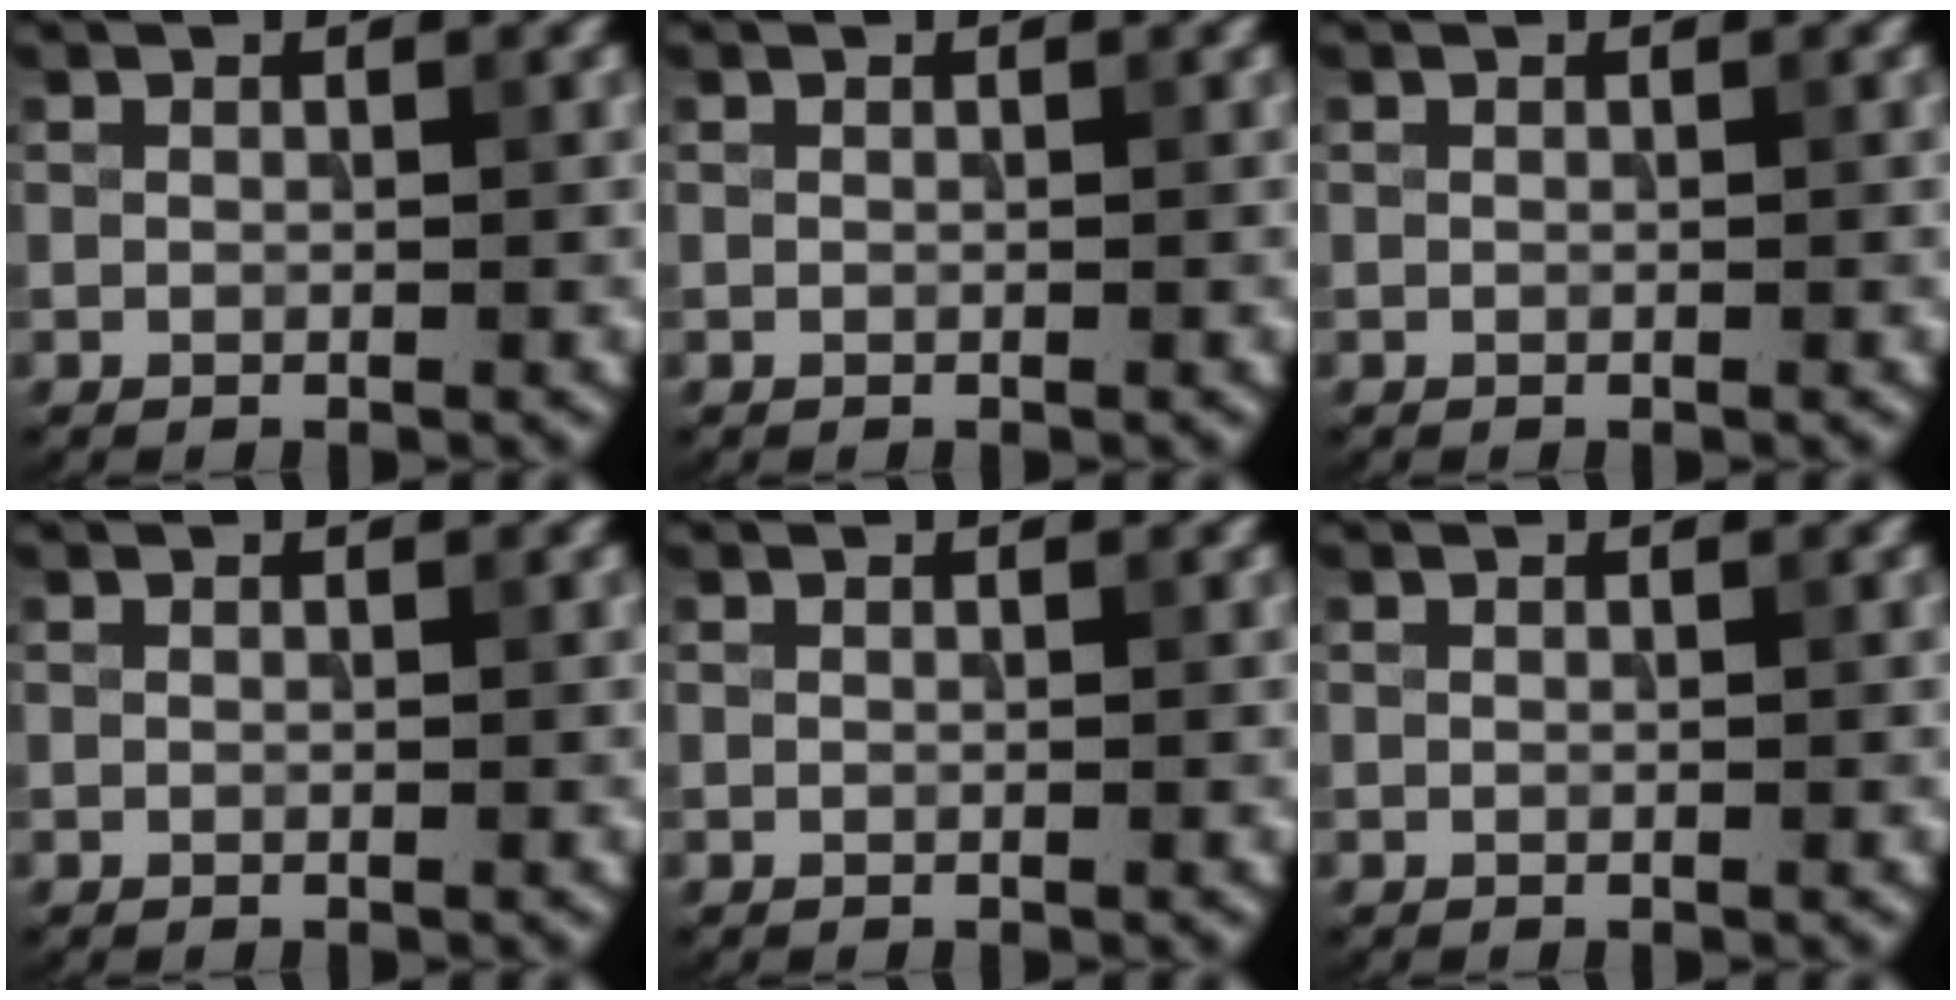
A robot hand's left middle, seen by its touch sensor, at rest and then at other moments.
{"total": 0.0}
{"total": 0.0}
{"total": 0.0}
{"total": 0.0}
{"total": 0.0}